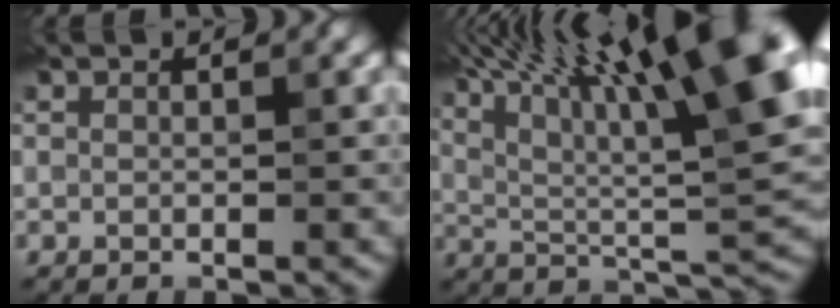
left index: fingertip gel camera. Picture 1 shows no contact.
{"total": 18.3, "force": [9.1, 5.3, 15.0], "torque": [-0.248, 0.038, 0.147]}